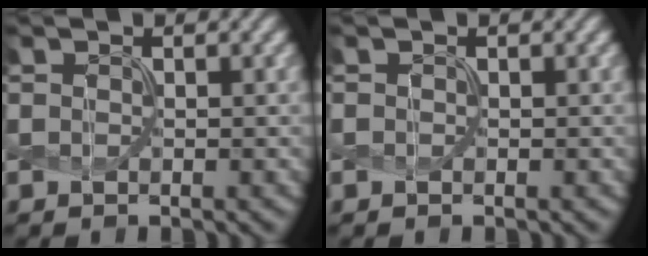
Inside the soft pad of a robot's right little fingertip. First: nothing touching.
{"total": 0.0}